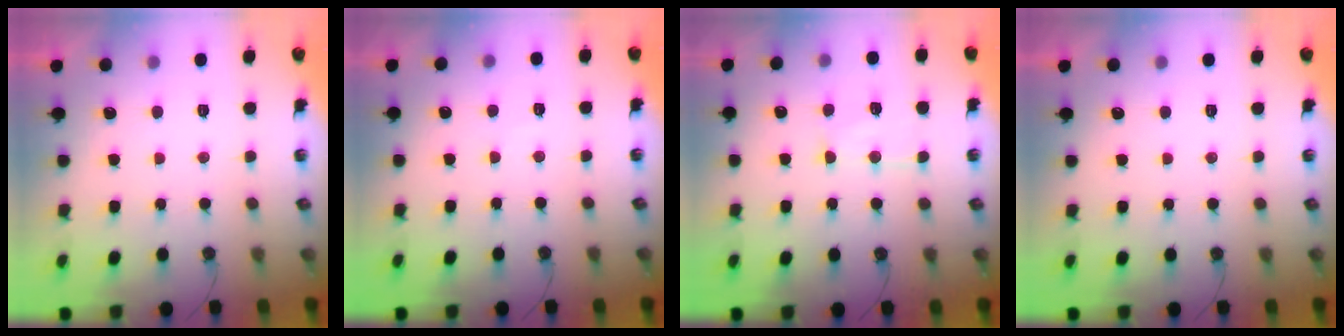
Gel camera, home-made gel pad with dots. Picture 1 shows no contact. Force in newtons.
{"total": 3.0, "press": 2.9, "slide": 0.4}
{"total": 10.9, "press": 10.9, "slide": 0.9}
{"total": 0.0}